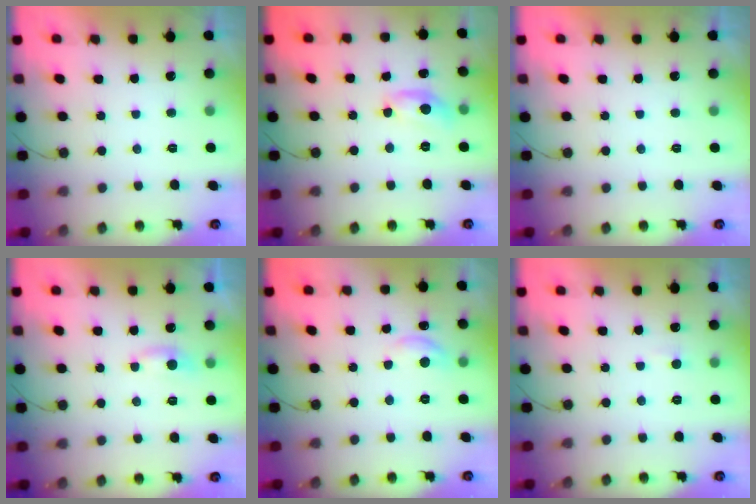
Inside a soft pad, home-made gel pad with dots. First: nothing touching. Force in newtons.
{"total": 9.0, "press": 9.0, "slide": 0.6}
{"total": 0.0}
{"total": 4.5, "press": 4.4, "slide": 0.5}
{"total": 7.3, "press": 7.3, "slide": 0.5}
{"total": 3.1, "press": 3.1, "slide": 0.3}